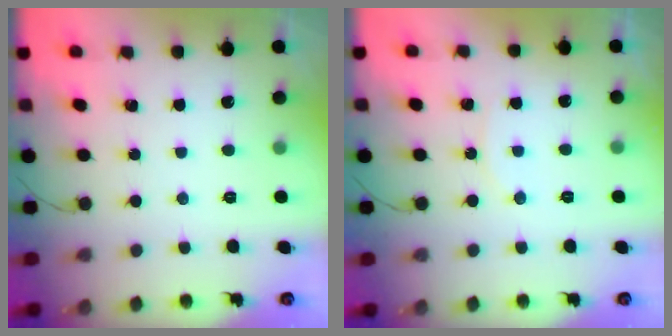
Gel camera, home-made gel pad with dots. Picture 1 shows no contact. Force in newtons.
{"total": 4.4, "press": 4.4, "slide": 0.5}